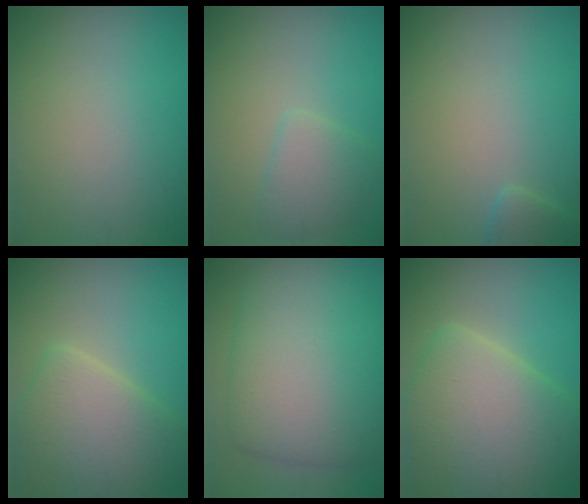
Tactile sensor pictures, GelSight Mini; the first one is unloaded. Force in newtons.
{"total": 2.4, "press": 2.4, "slide": 0.3}
{"total": 1.4, "press": 1.4, "slide": 0.1}
{"total": 6.2, "press": 6.2, "slide": 0.4}
{"total": 9.2, "press": 9.2, "slide": 0.2}
{"total": 9.4, "press": 9.3, "slide": 0.6}